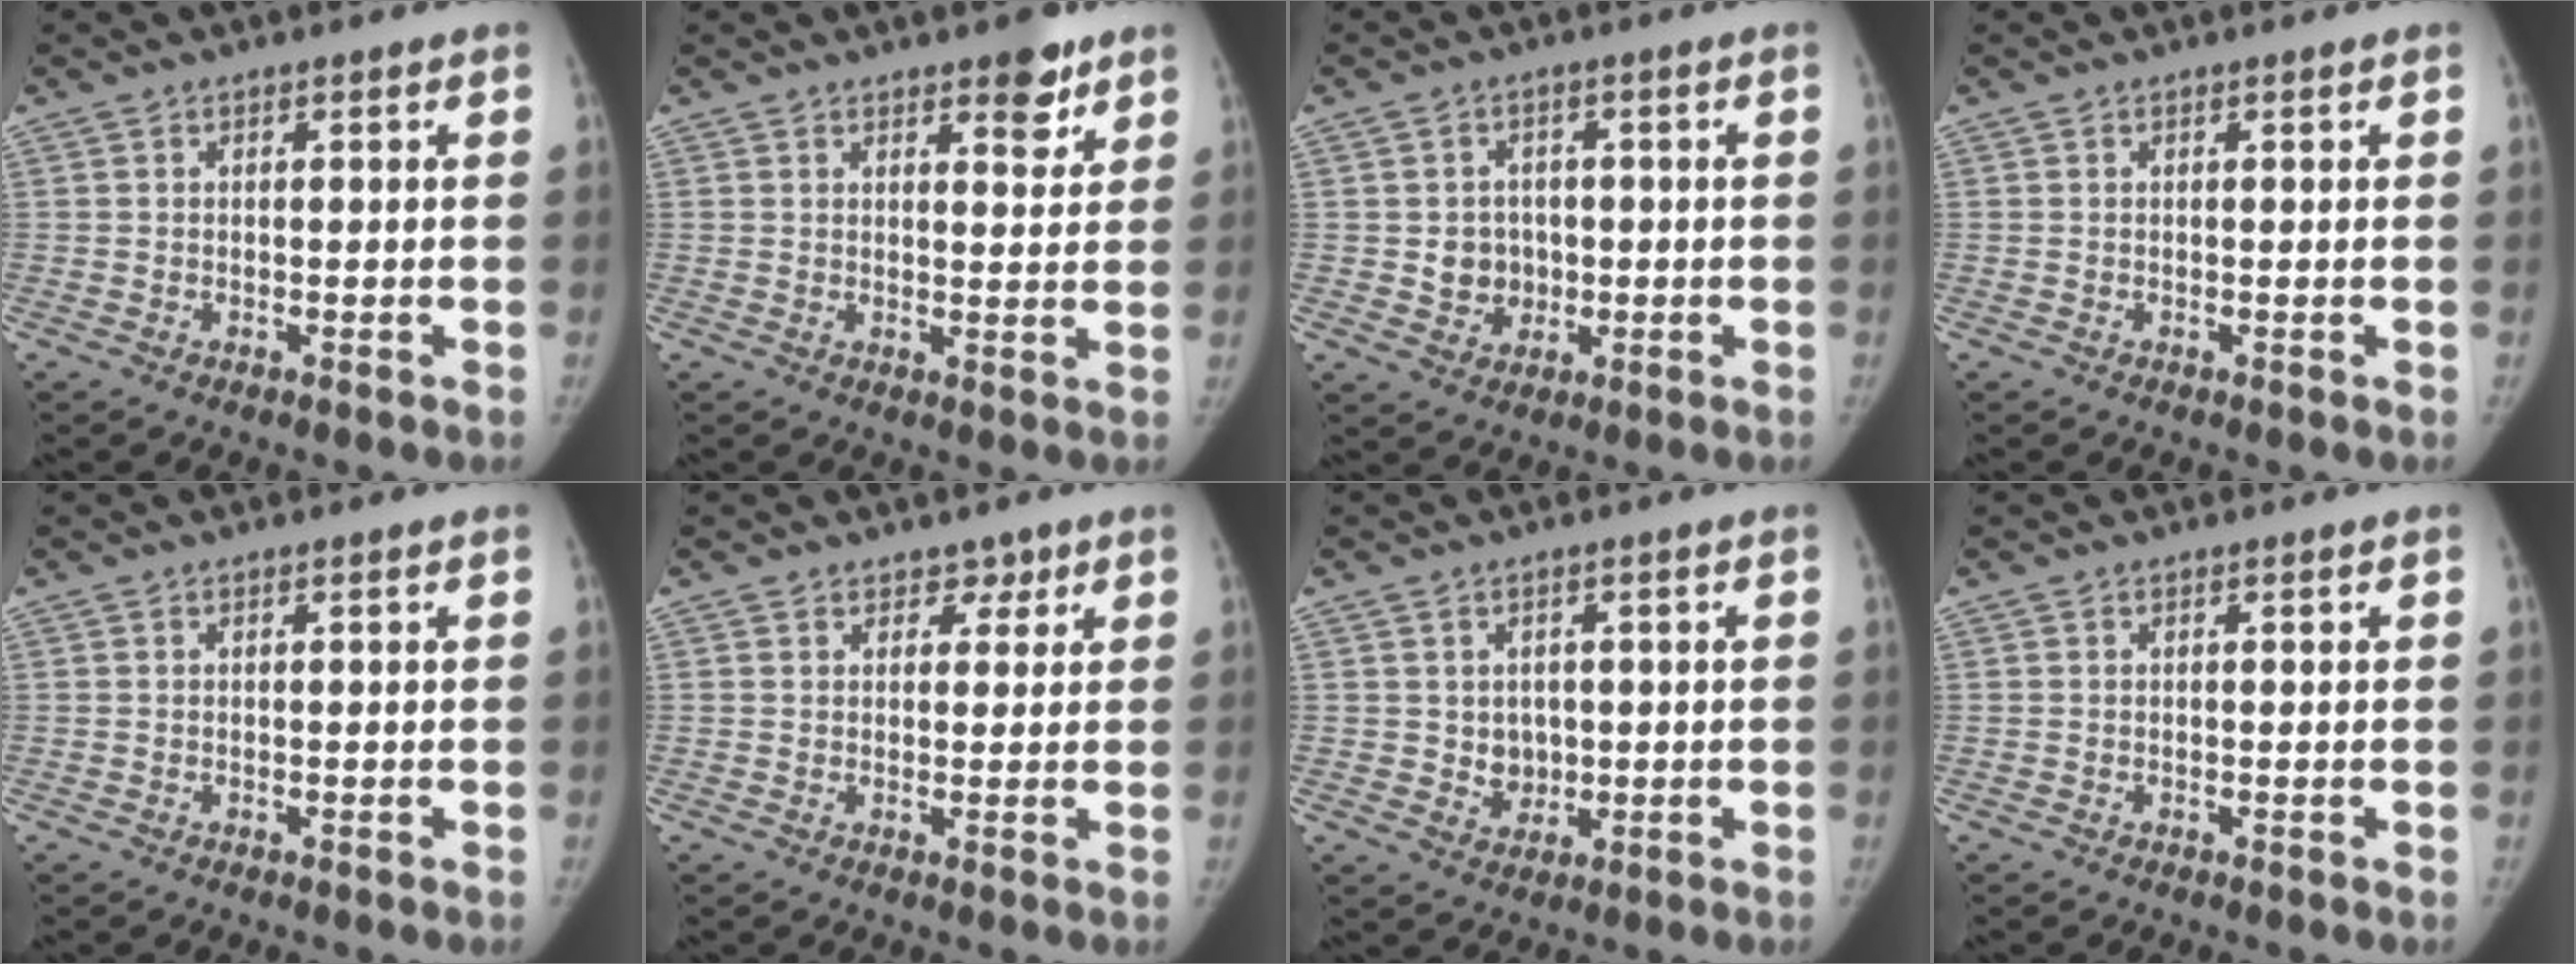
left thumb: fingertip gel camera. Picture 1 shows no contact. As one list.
[{"total": 5.2, "force": [3.4, 2.1, 3.2], "torque": [-0.022, -0.020, 0.044]}, {"total": 5.3, "force": [-0.4, 4.9, 2.0], "torque": [0.000, 0.007, -0.002]}, {"total": 0.0}, {"total": 0.0}, {"total": 2.5, "force": [1.7, 1.8, 0.5], "torque": [0.022, -0.007, 0.019]}, {"total": 3.9, "force": [0.1, 3.5, 1.8], "torque": [-0.004, -0.002, 0.012]}, {"total": 0.0}]